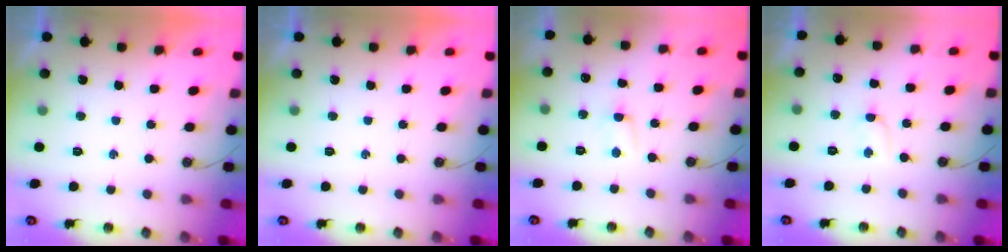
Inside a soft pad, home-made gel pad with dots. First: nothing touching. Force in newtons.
{"total": 0.0}
{"total": 2.8, "press": 2.8, "slide": 0.3}
{"total": 2.4, "press": 2.3, "slide": 0.4}